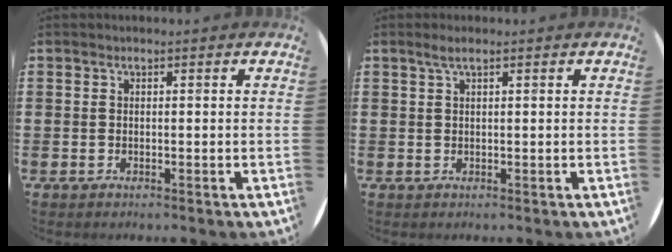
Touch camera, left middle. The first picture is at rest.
{"total": 1.5, "force": [0.8, 0.1, 1.2], "torque": [-0.024, 0.004, 0.014]}